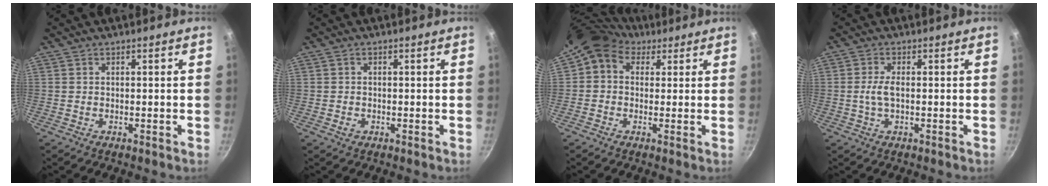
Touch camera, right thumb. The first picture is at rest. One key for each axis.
{"total": 1.3, "fx": -0.5, "fy": 1.1, "fz": 0.5, "tx": -0.005, "ty": 0.000, "tz": -0.008}
{"total": 7.6, "fx": 3.5, "fy": 5.9, "fz": 3.3, "tx": -0.045, "ty": 0.007, "tz": 0.042}
{"total": 3.3, "fx": -0.2, "fy": 1.2, "fz": 3.0, "tx": -0.067, "ty": 0.004, "tz": -0.005}